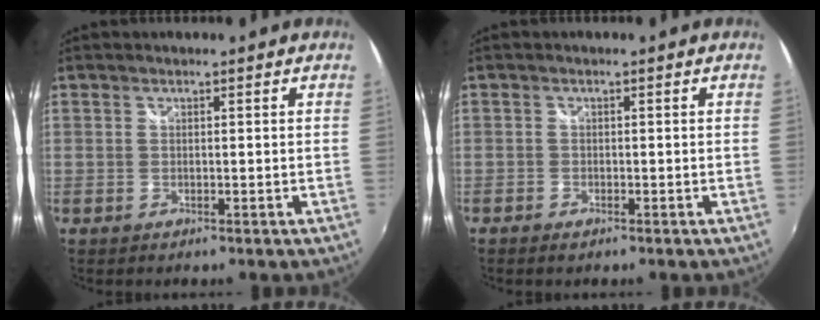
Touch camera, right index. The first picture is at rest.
{"total": 1.3, "force": [-1.0, 0.7, 0.4], "torque": [-0.011, -0.004, -0.021]}